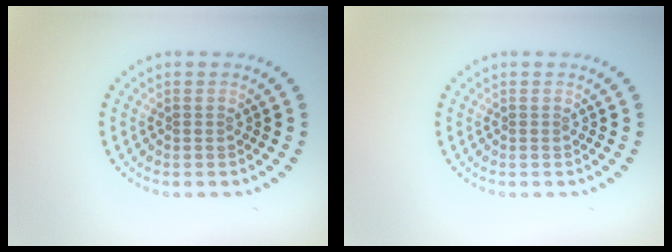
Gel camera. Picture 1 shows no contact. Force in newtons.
{"total": 0.0}